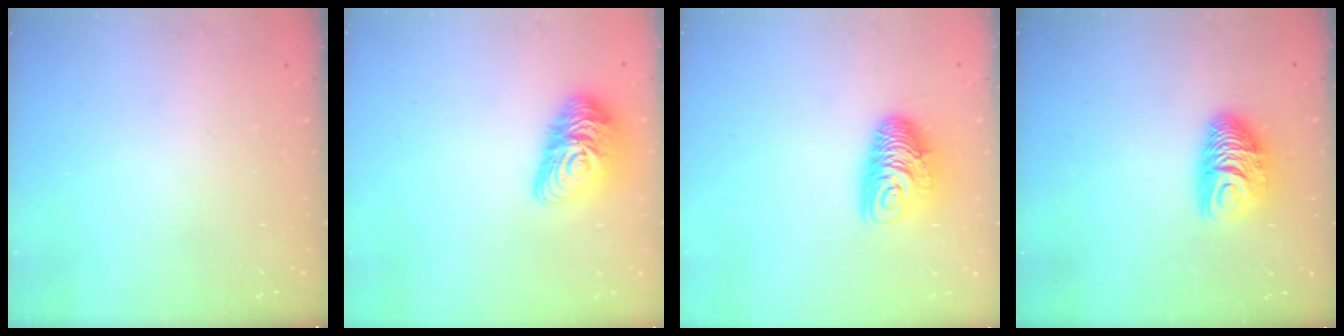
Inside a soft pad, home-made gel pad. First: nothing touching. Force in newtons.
{"total": 13.8, "press": 13.8, "slide": 0.9}
{"total": 10.2, "press": 10.2, "slide": 0.6}
{"total": 9.2, "press": 9.2, "slide": 0.5}